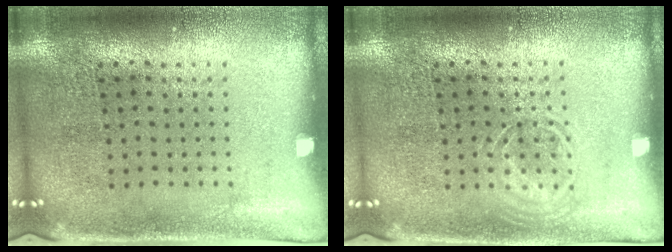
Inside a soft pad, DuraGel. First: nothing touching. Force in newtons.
{"total": 1.6, "press": 1.6, "slide": 0.2}